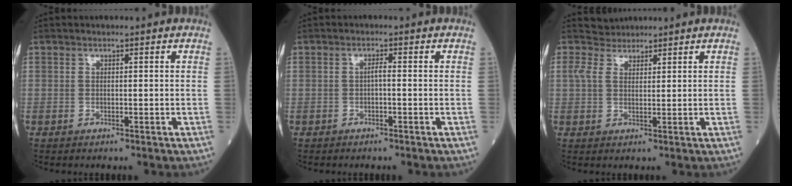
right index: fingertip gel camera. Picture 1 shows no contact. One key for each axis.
{"total": 1.0, "fx": -0.2, "fy": 0.1, "fz": 1.0, "tx": -0.018, "ty": 0.003, "tz": -0.004}
{"total": 2.3, "fx": 2.3, "fy": 0.5, "fz": -0.4, "tx": -0.001, "ty": 0.011, "tz": 0.046}